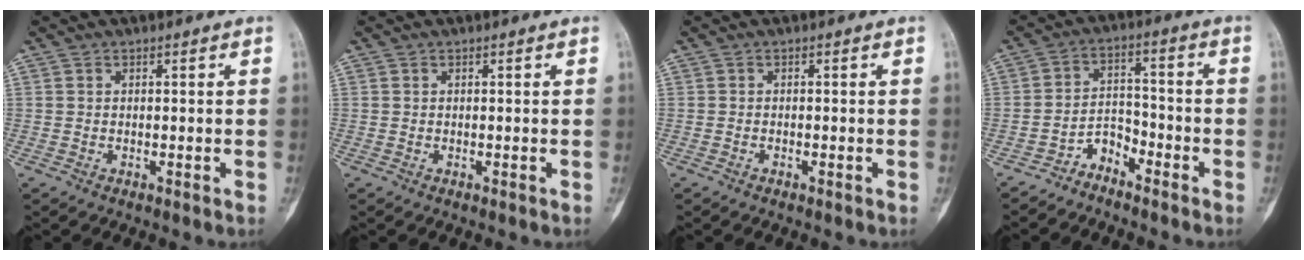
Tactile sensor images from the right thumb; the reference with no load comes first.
{"total": 0.0}
{"total": 0.0}
{"total": 4.7, "force": [-3.9, 2.4, 1.2], "torque": [-0.007, 0.046, -0.077]}